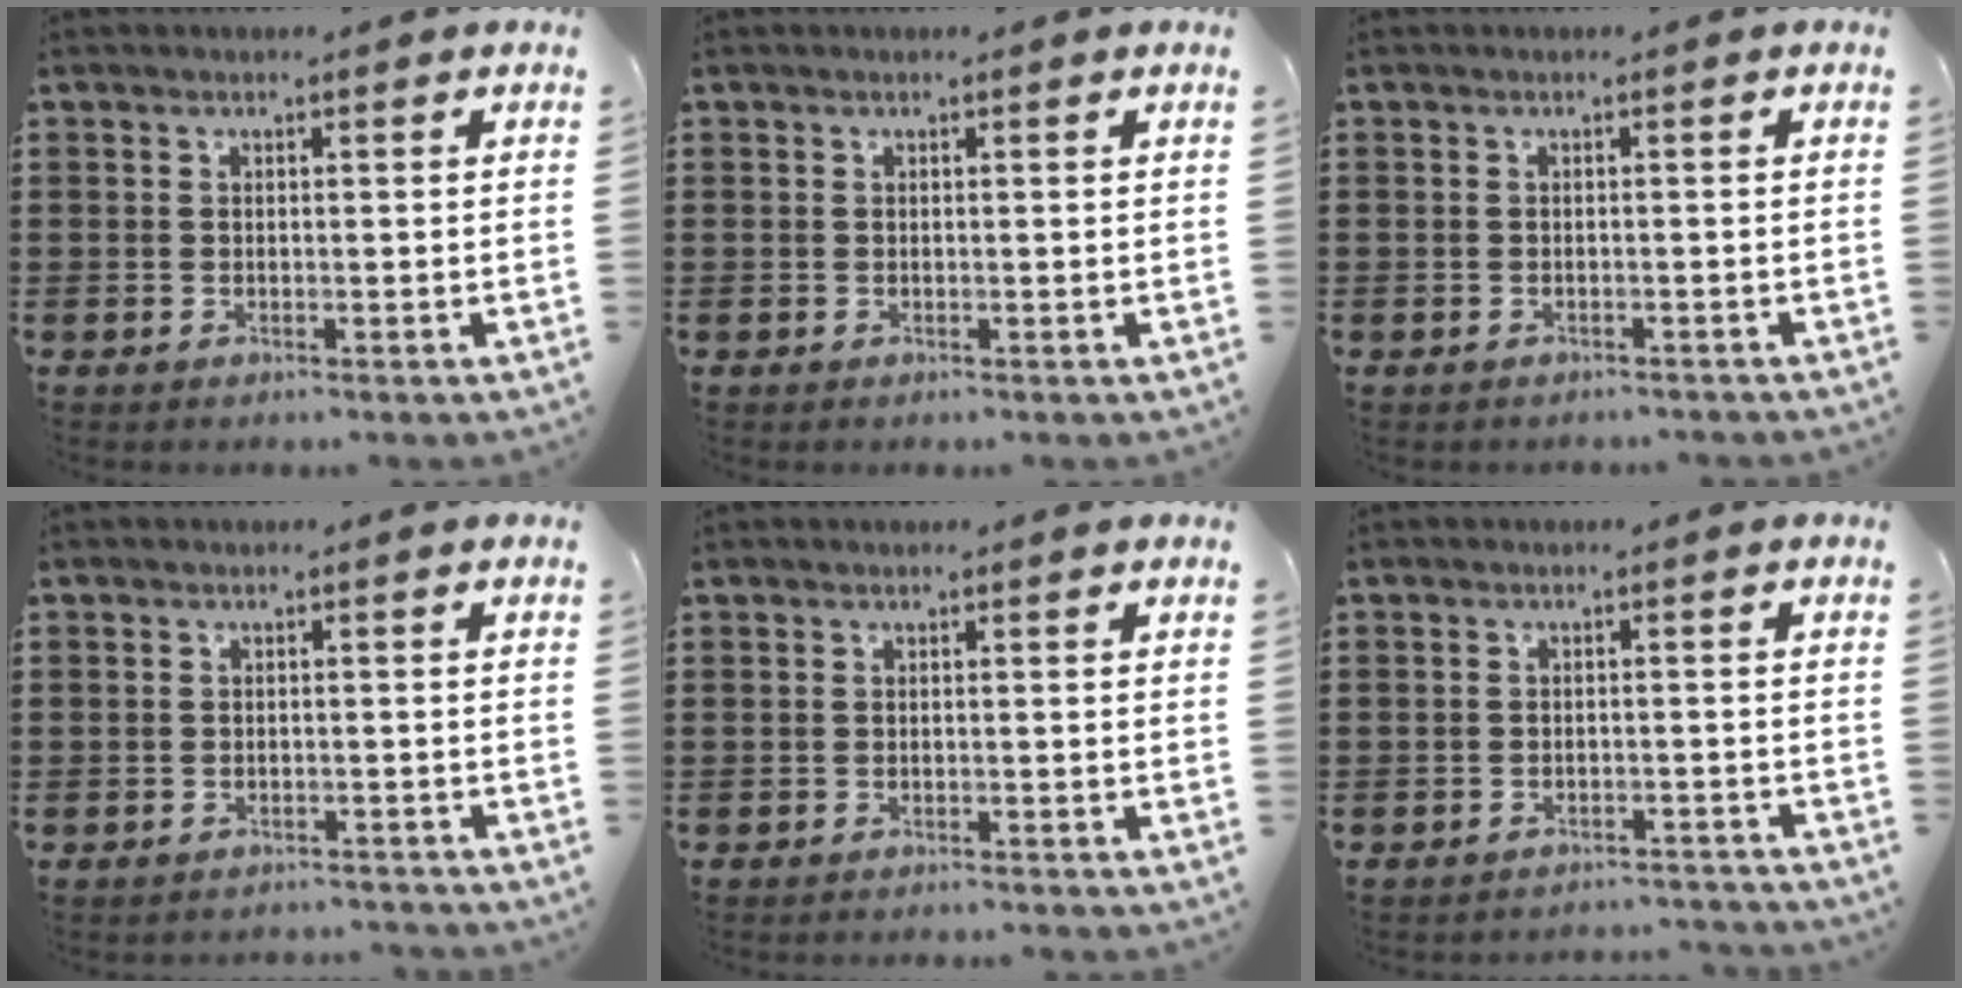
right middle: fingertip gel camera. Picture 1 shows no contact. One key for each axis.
{"total": 0.0}
{"total": 0.5, "fx": -0.5, "fy": 0.1, "fz": 0.1, "tx": -0.003, "ty": -0.001, "tz": -0.011}
{"total": 2.1, "fx": -2.0, "fy": 0.4, "fz": -0.3, "tx": -0.002, "ty": 0.001, "tz": -0.046}
{"total": 0.7, "fx": -0.7, "fy": -0.1, "fz": 0.1, "tx": -0.005, "ty": -0.003, "tz": -0.014}
{"total": 2.7, "fx": -2.7, "fy": 0.3, "fz": -0.3, "tx": -0.003, "ty": 0.000, "tz": -0.060}